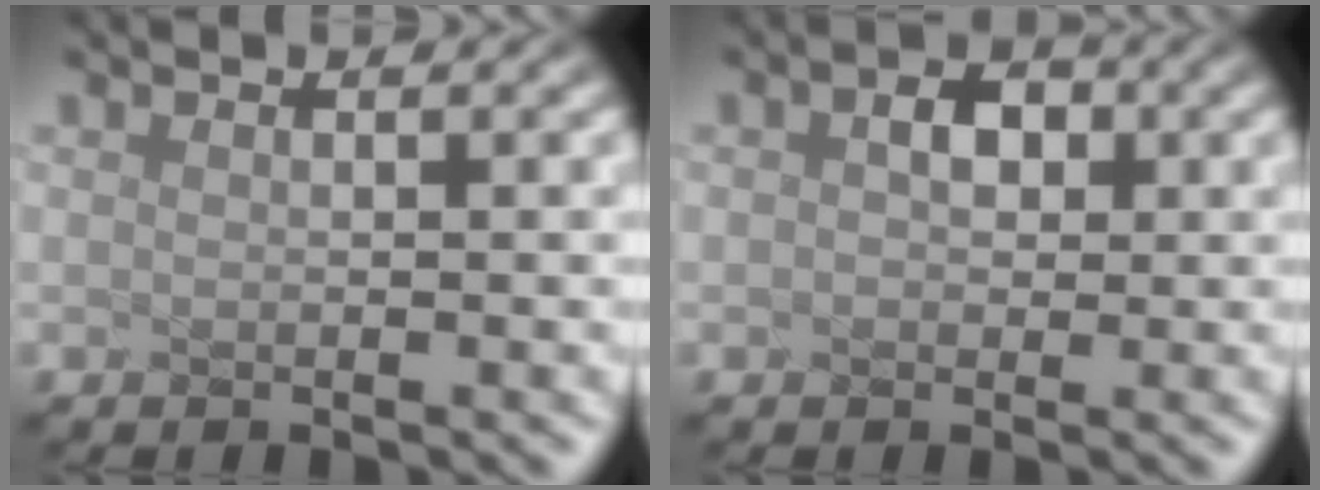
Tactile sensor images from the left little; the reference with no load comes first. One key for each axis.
{"total": 1.1, "fx": -1.1, "fy": 0.0, "fz": -0.1, "tx": -0.035, "ty": -0.008, "tz": 0.023}